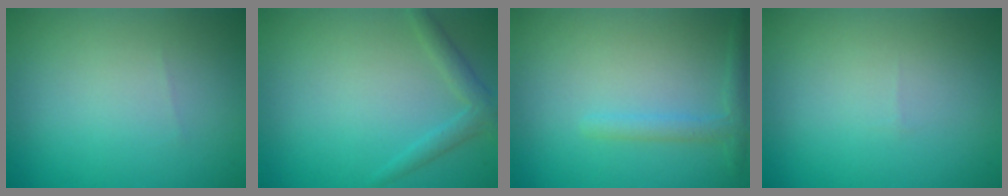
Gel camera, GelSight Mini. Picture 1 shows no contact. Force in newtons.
{"total": 1.9, "press": 1.9, "slide": 0.2}
{"total": 1.7, "press": 1.7, "slide": 0.1}
{"total": 0.0}